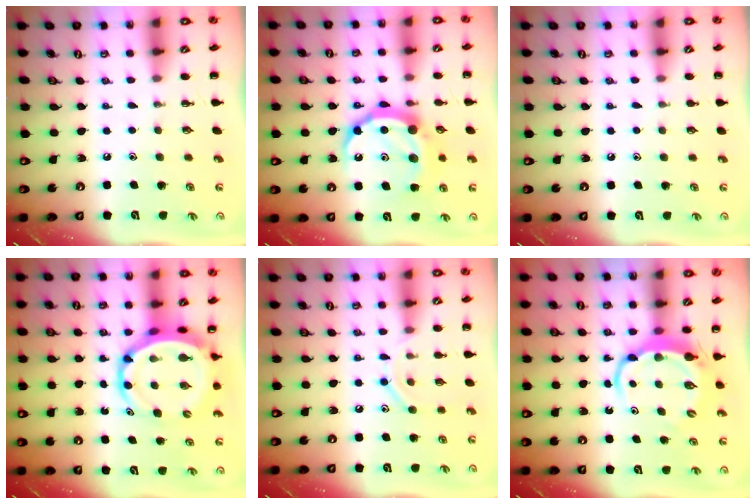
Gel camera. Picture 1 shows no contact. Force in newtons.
{"total": 15.0, "press": 14.9, "slide": 1.0}
{"total": 3.8, "press": 3.5, "slide": 1.3}
{"total": 8.9, "press": 8.5, "slide": 2.5}
{"total": 8.5, "press": 8.3, "slide": 1.6}
{"total": 6.7, "press": 6.6, "slide": 0.9}